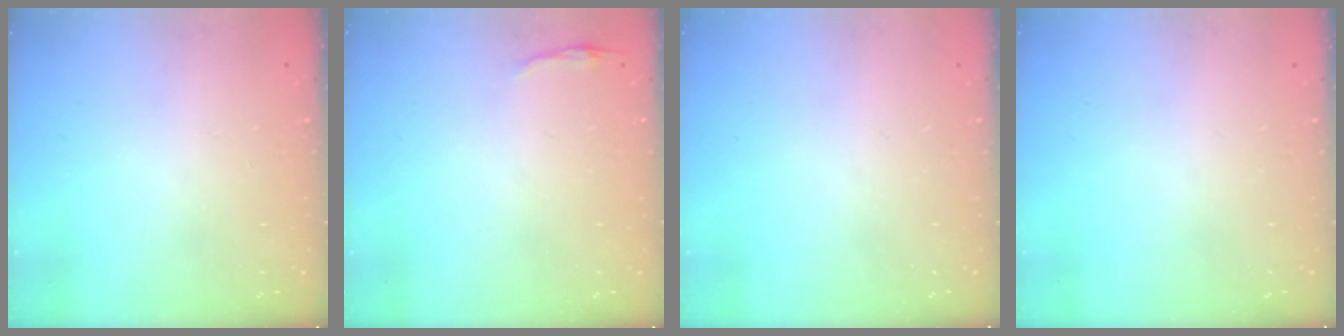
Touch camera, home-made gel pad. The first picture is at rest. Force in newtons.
{"total": 2.8, "press": 2.8, "slide": 0.6}
{"total": 0.0}
{"total": 0.0}